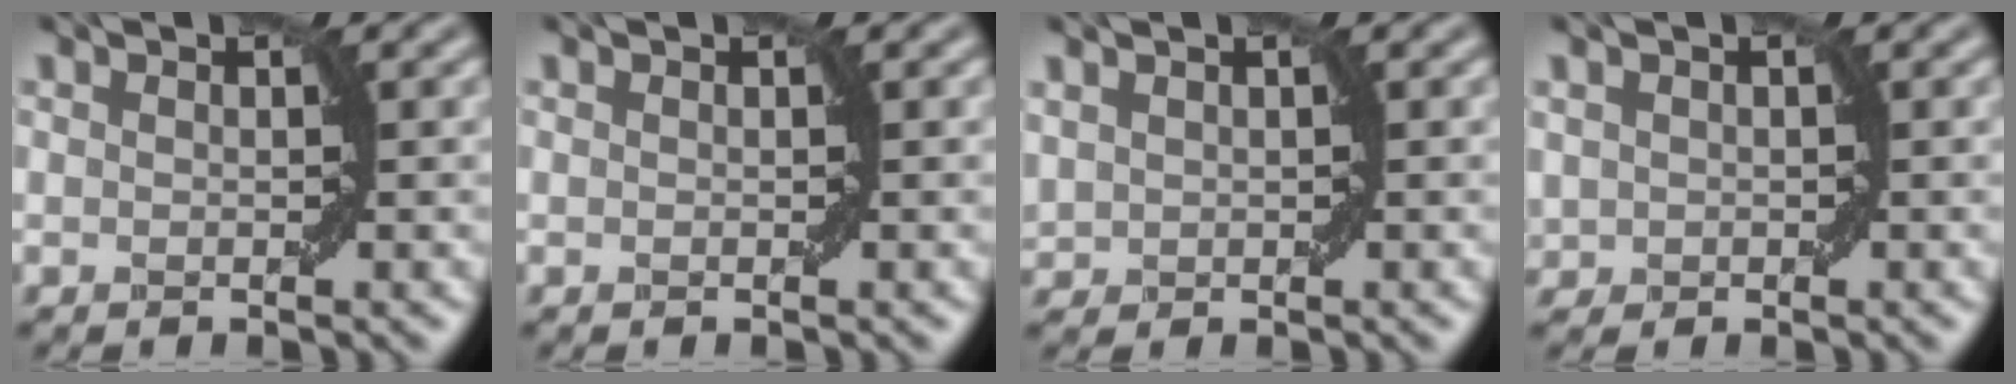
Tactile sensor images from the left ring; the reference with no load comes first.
{"total": 0.0}
{"total": 1.0, "force": [0.5, 0.7, 0.4], "torque": [-0.010, 0.004, 0.016]}
{"total": 1.1, "force": [0.1, 1.0, 0.3], "torque": [-0.007, 0.003, 0.002]}